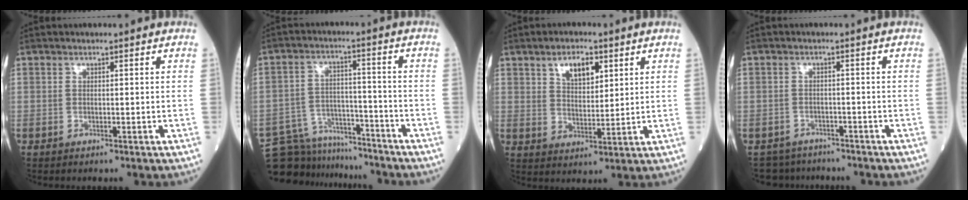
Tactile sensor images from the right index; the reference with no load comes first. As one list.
[{"total": 12.9, "force": [-12.2, 3.8, 1.2], "torque": [-0.026, 0.029, -0.198]}, {"total": 6.0, "force": [3.1, 2.8, 4.3], "torque": [-0.077, 0.004, 0.056]}, {"total": 4.3, "force": [-3.7, 1.9, -1.1], "torque": [0.021, 0.008, -0.064]}]